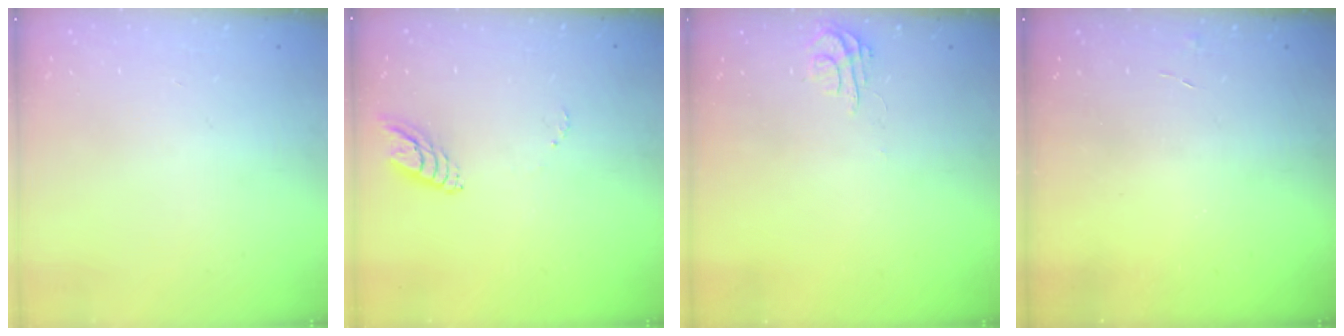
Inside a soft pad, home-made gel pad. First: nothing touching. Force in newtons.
{"total": 6.0, "press": 6.0, "slide": 0.5}
{"total": 3.9, "press": 3.8, "slide": 0.3}
{"total": 2.9, "press": 2.9, "slide": 0.3}